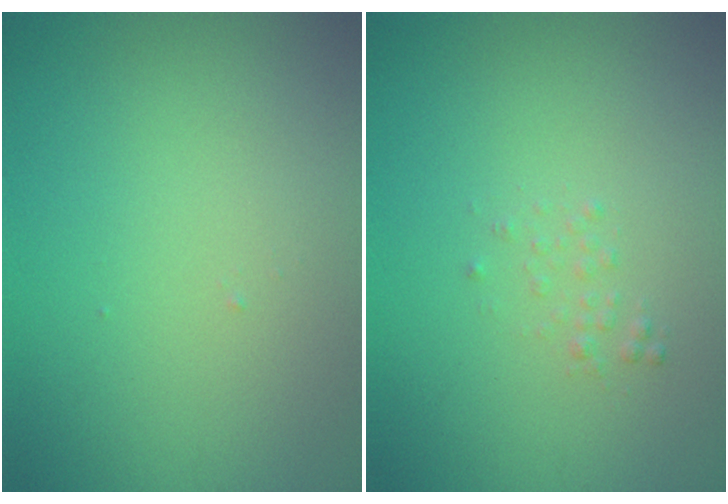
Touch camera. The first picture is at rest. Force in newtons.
{"total": 0.7, "press": 0.7, "slide": 0.1}